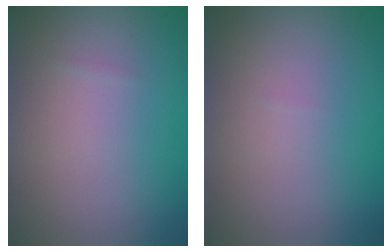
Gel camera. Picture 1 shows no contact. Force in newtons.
{"total": 0.0}